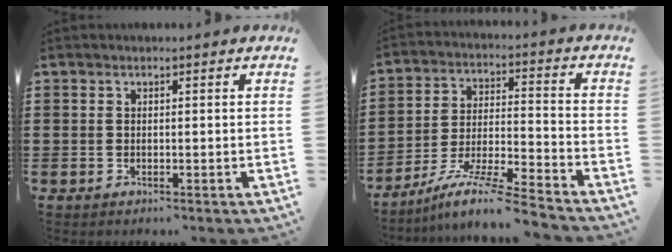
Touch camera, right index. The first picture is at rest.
{"total": 9.6, "force": [-8.3, 0.2, 4.7], "torque": [-0.090, 0.006, -0.166]}